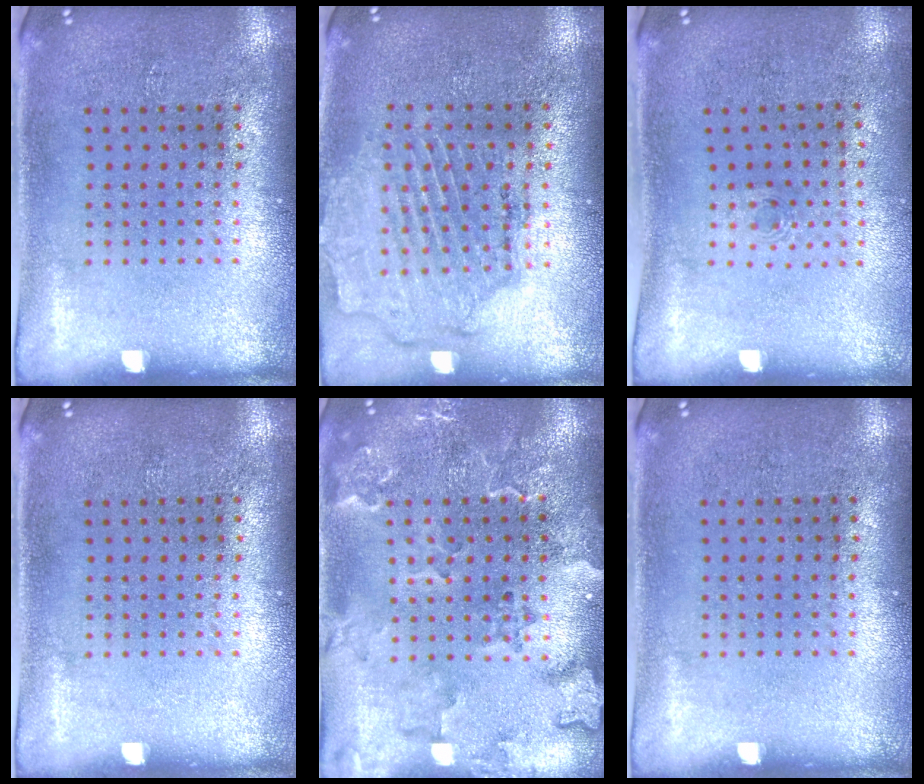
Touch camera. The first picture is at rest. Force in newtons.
{"total": 1.6, "press": 1.6, "slide": 0.5}
{"total": 0.6, "press": 0.3, "slide": 0.5}
{"total": 0.0}
{"total": 2.4, "press": 2.2, "slide": 0.9}
{"total": 0.0}